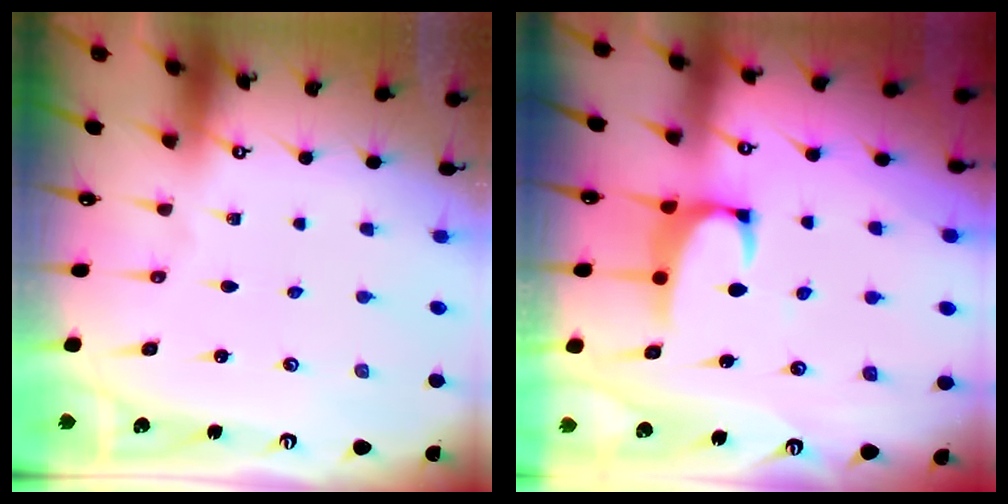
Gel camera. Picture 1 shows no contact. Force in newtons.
{"total": 2.0, "press": 1.9, "slide": 0.7}